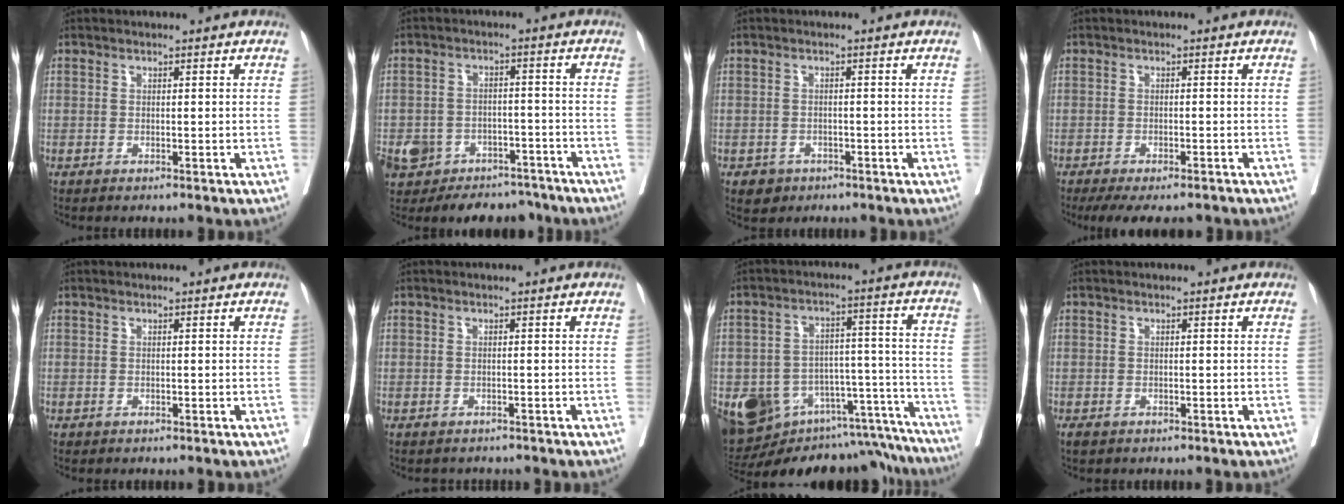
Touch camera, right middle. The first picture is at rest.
{"total": 12.7, "force": [-8.6, 8.5, 3.9], "torque": [-0.080, 0.017, -0.116]}
{"total": 2.4, "force": [-1.4, 1.9, 0.4], "torque": [-0.004, 0.007, -0.017]}
{"total": 9.1, "force": [-7.6, 2.4, 4.3], "torque": [-0.056, -0.009, -0.100]}
{"total": 0.0}
{"total": 1.6, "force": [-1.4, 0.7, 0.2], "torque": [-0.009, -0.001, -0.018]}
{"total": 21.2, "force": [-16.8, 9.7, 8.5], "torque": [-0.118, 0.047, -0.224]}
{"total": 0.9, "force": [-0.6, 0.6, 0.4], "torque": [-0.010, -0.001, -0.005]}